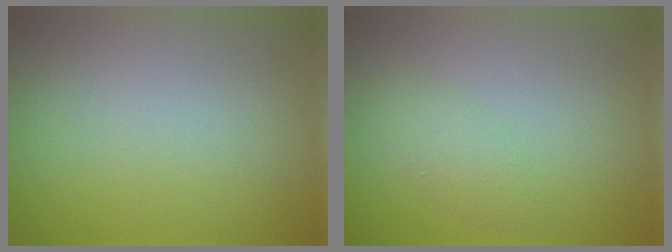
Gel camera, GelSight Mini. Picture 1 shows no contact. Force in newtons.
{"total": 1.9, "press": 1.9, "slide": 0.0}